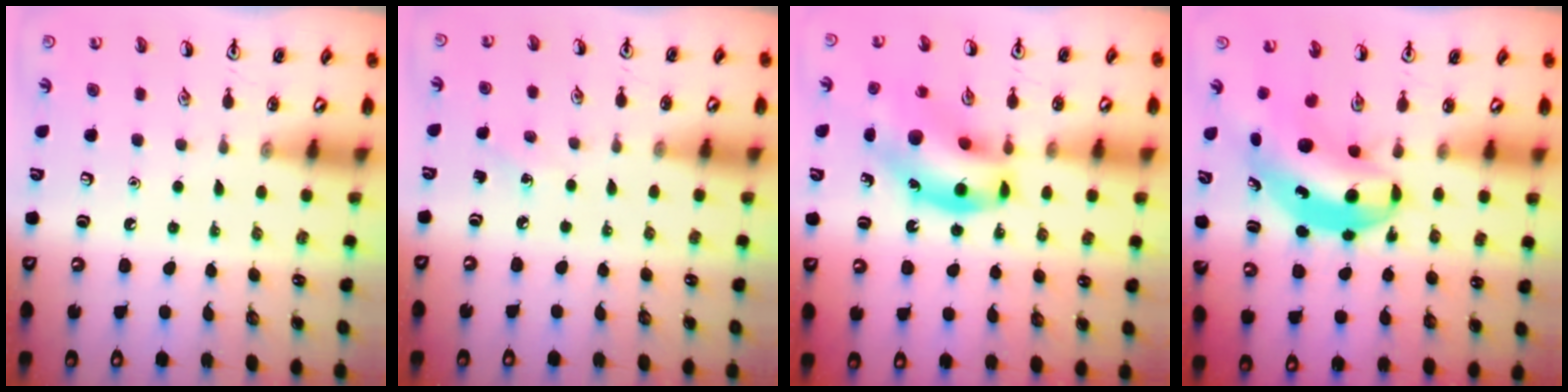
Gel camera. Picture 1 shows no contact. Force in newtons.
{"total": 3.0, "press": 2.8, "slide": 1.1}
{"total": 16.3, "press": 15.8, "slide": 3.8}
{"total": 6.8, "press": 6.5, "slide": 2.2}